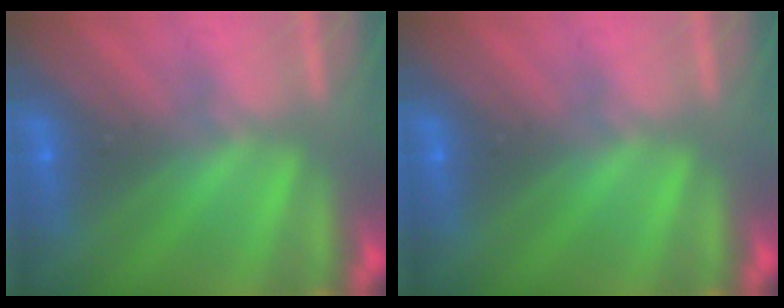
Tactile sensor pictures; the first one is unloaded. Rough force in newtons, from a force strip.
{"total": 0.0}